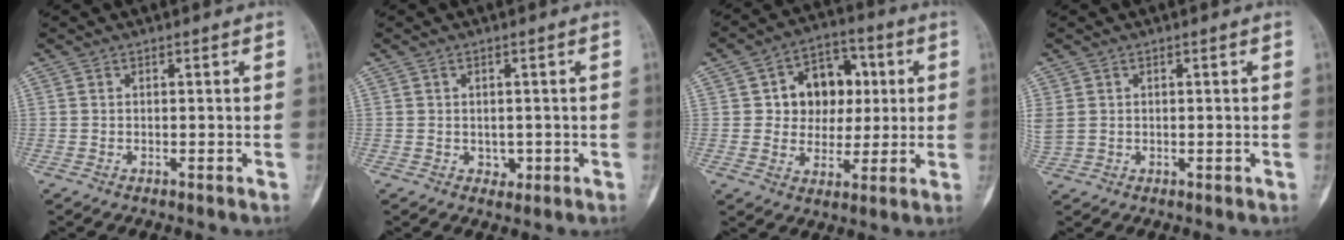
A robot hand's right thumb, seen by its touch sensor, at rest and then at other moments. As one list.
[{"total": 2.2, "force": [-0.3, 1.9, 1.0], "torque": [-0.005, 0.001, 0.002]}, {"total": 12.7, "force": [2.4, 10.1, 7.3], "torque": [-0.048, 0.009, 0.037]}, {"total": 3.7, "force": [0.7, 3.0, 2.1], "torque": [-0.064, 0.009, 0.023]}]